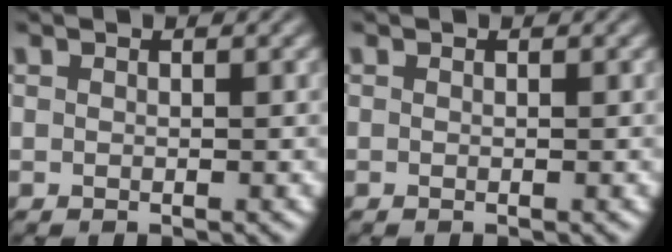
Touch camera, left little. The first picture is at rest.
{"total": 0.0}